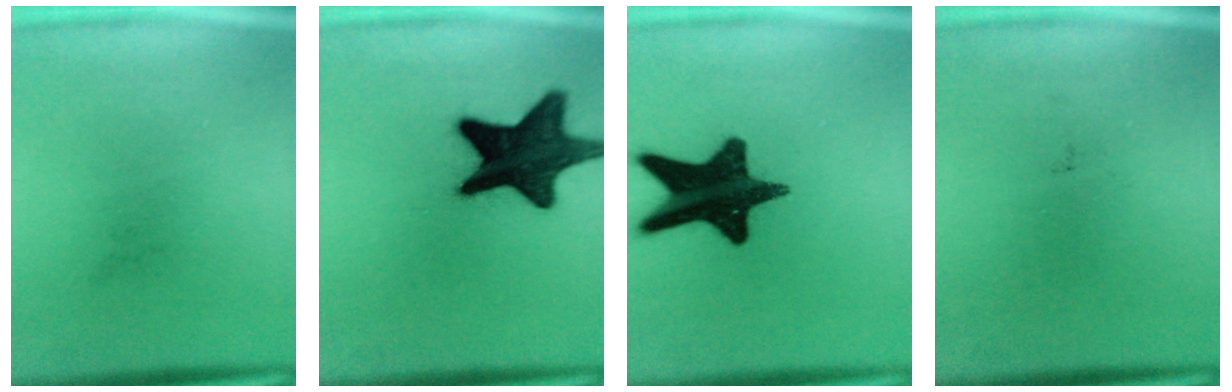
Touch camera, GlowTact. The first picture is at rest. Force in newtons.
{"total": 17.4}
{"total": 17.7}
{"total": 0.0}